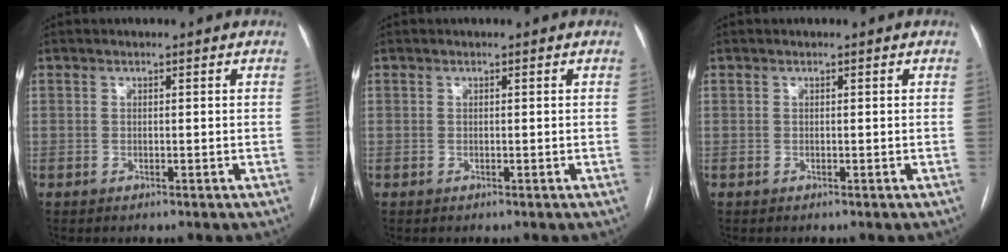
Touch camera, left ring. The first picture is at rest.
{"total": 0.0}
{"total": 0.0}